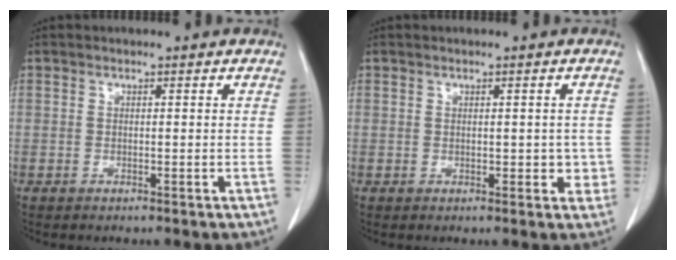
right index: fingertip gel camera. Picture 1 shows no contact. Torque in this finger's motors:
{"motor_torque": [-0.02, 0.26, 0.03, 0.04]}